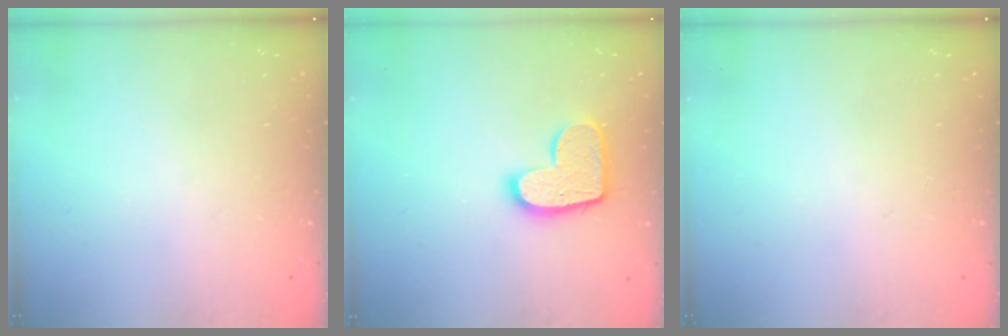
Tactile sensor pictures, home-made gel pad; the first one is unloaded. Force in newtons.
{"total": 13.5, "press": 13.5, "slide": 0.8}
{"total": 0.0}